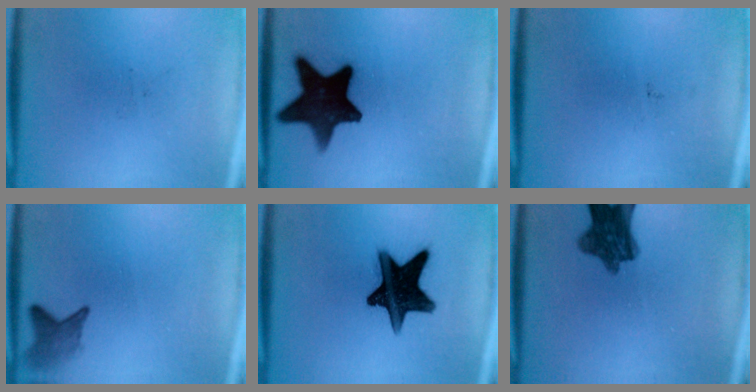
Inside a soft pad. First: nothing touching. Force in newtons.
{"total": 15.9}
{"total": 0.0}
{"total": 2.9}
{"total": 16.3}
{"total": 8.6}